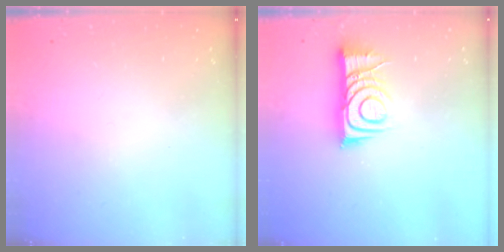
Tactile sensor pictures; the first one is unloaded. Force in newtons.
{"total": 9.7, "press": 9.6, "slide": 1.0}